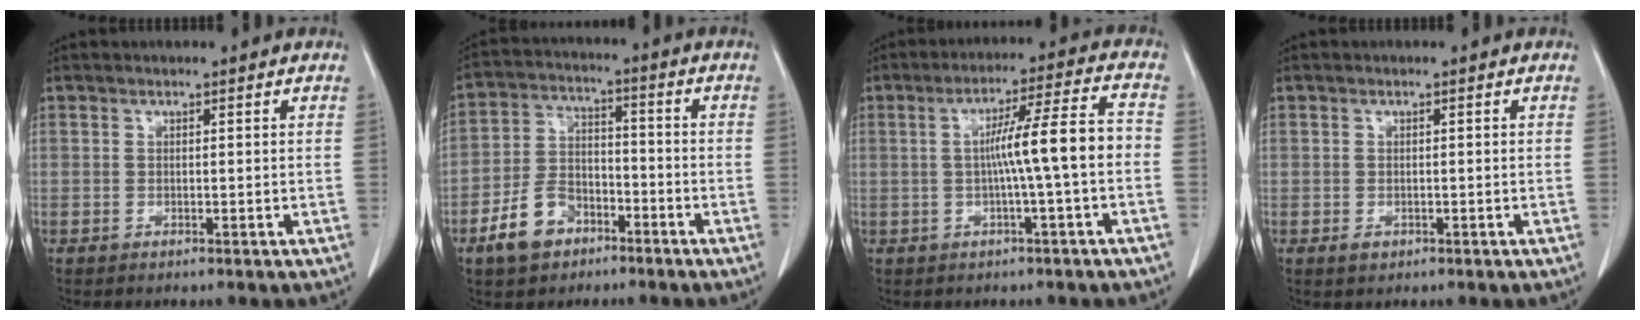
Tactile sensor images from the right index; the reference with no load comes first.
{"total": 8.6, "force": [-5.0, 5.6, 4.1], "torque": [-0.093, 0.015, -0.087]}
{"total": 8.8, "force": [-1.1, -0.7, 8.7], "torque": [-0.140, 0.020, -0.016]}
{"total": 1.1, "force": [-0.5, 0.9, 0.6], "torque": [-0.008, 0.001, -0.002]}